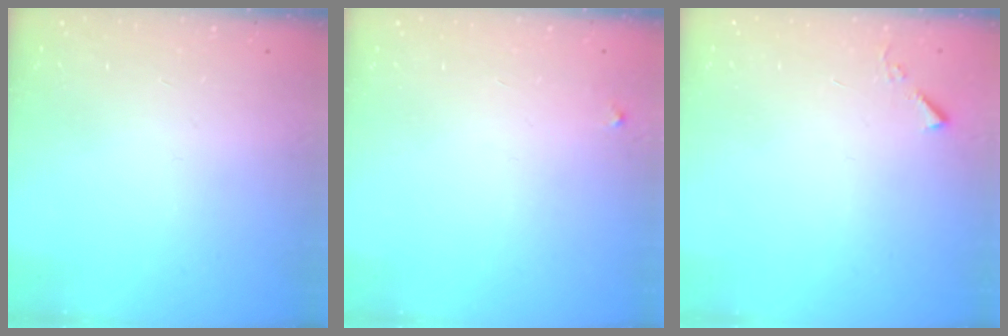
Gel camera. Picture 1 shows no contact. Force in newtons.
{"total": 2.3, "press": 2.3, "slide": 0.2}
{"total": 3.2, "press": 3.2, "slide": 0.5}